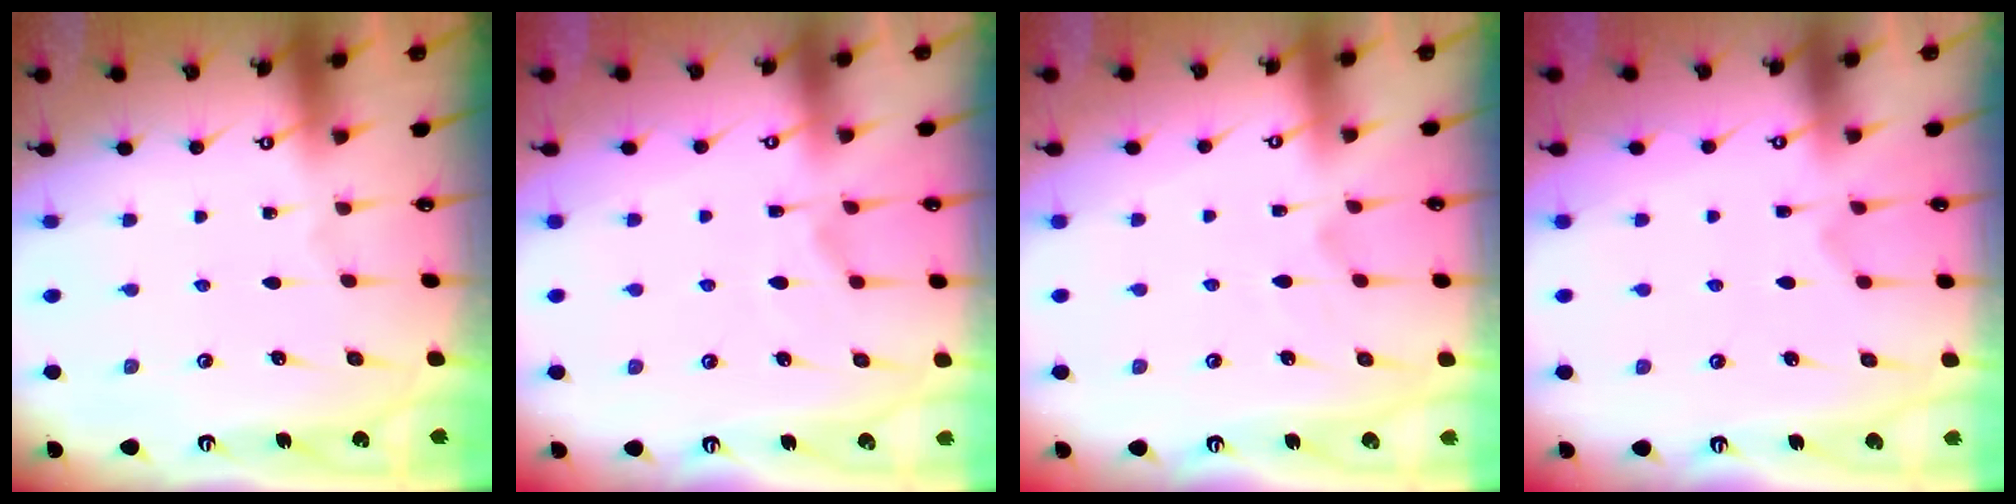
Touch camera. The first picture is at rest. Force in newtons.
{"total": 5.7, "press": 5.5, "slide": 1.4}
{"total": 2.4, "press": 2.2, "slide": 1.1}
{"total": 2.9, "press": 2.6, "slide": 1.3}